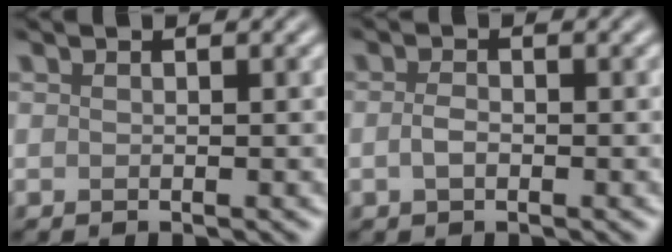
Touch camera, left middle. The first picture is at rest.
{"total": 1.4, "force": [-0.3, 0.8, 1.0], "torque": [-0.023, 0.001, -0.010]}